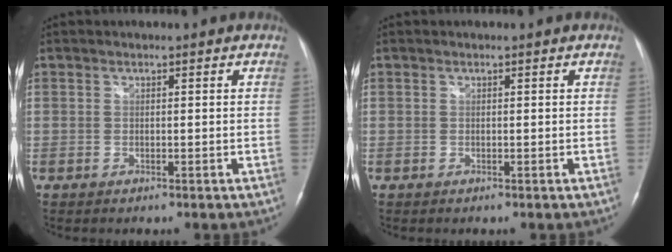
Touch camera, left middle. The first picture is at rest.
{"total": 0.0}